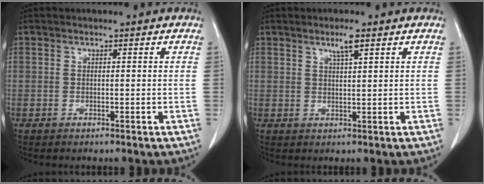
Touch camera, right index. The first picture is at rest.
{"total": 2.5, "force": [1.6, 0.1, 1.9], "torque": [-0.039, -0.001, 0.029]}